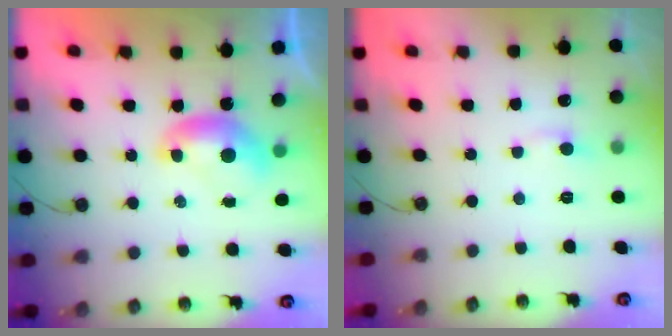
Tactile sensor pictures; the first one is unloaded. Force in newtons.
{"total": 1.0, "press": 0.9, "slide": 0.4}